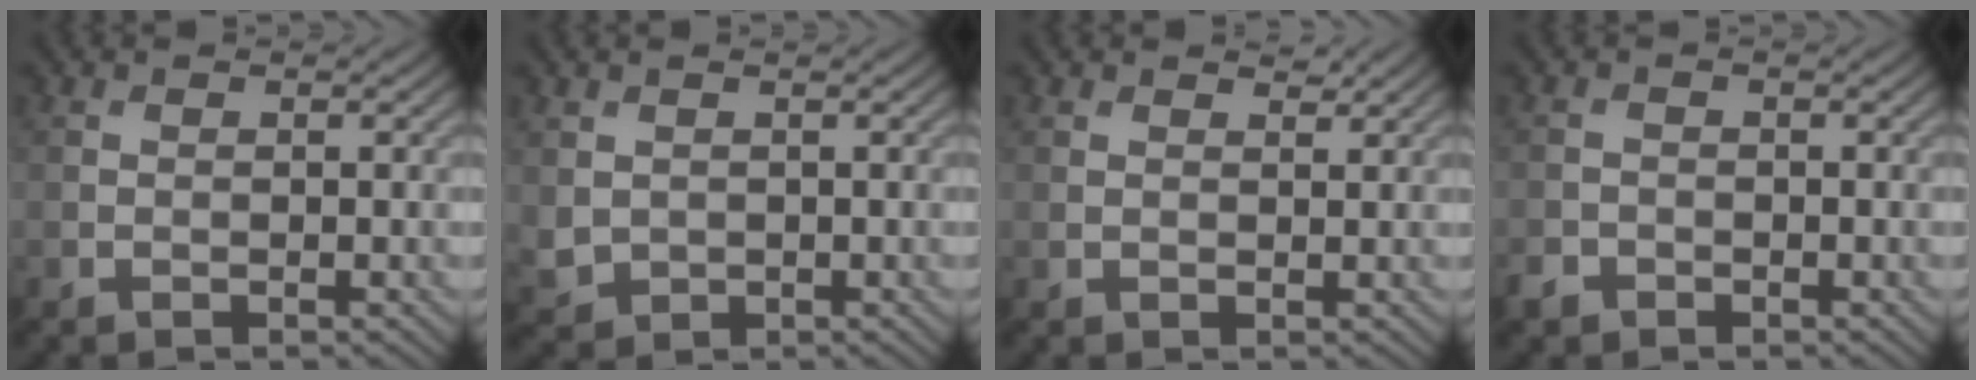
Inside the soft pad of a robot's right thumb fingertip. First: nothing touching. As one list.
[{"total": 2.0, "force": [0.7, 1.7, 0.8], "torque": [-0.029, -0.006, 0.019]}, {"total": 1.2, "force": [1.1, 0.3, 0.4], "torque": [-0.013, -0.004, 0.020]}, {"total": 1.6, "force": [-1.2, 1.0, 0.3], "torque": [-0.008, -0.003, -0.027]}]